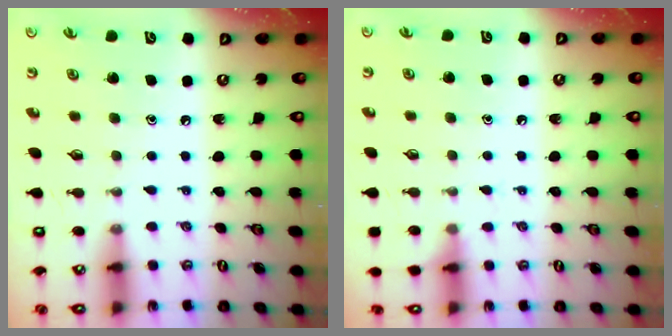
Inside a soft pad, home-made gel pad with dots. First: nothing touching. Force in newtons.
{"total": 4.2, "press": 4.1, "slide": 0.6}